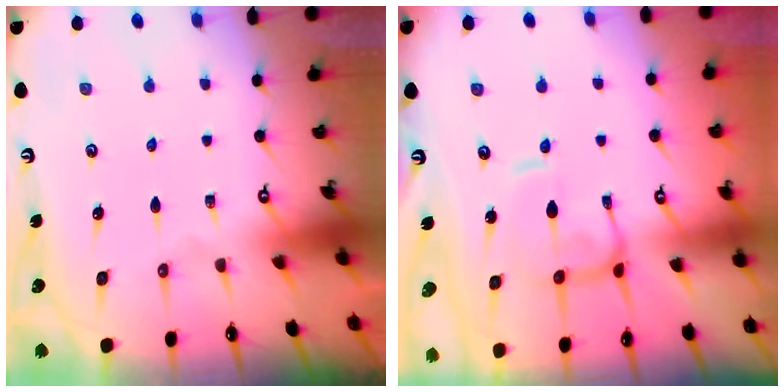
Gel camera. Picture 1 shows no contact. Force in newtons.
{"total": 2.6, "press": 2.5, "slide": 0.6}